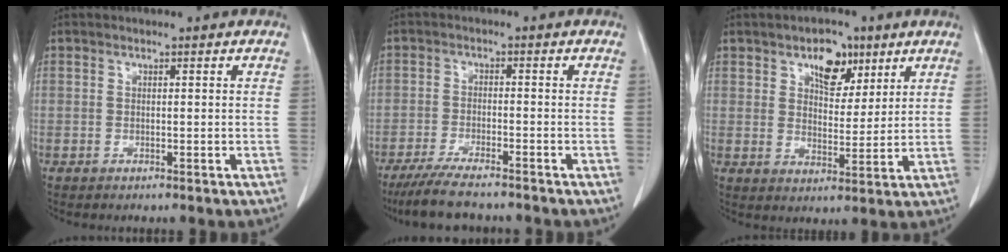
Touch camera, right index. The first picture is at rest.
{"total": 8.4, "force": [-7.2, 0.8, 4.3], "torque": [-0.079, -0.023, -0.119]}
{"total": 7.1, "force": [4.1, 4.0, 4.2], "torque": [-0.065, 0.008, 0.068]}